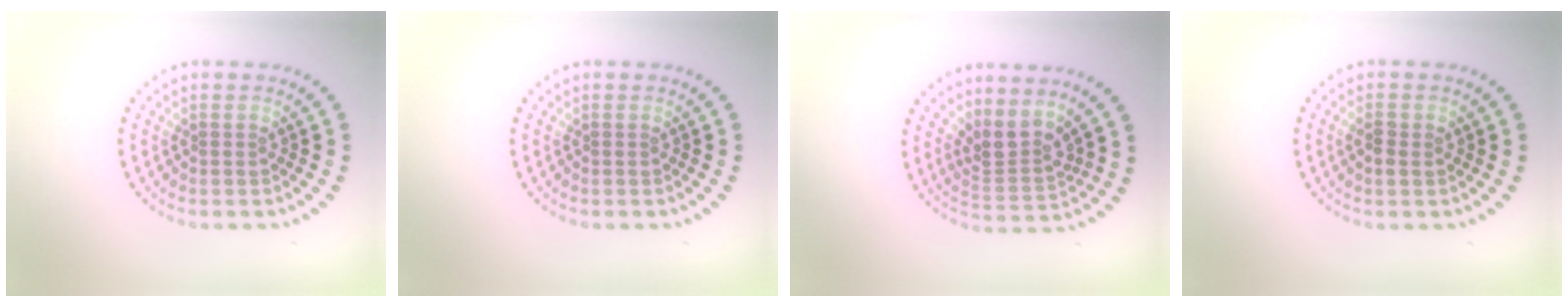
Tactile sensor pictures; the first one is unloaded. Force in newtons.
{"total": 0.0}
{"total": 3.0, "press": 2.1, "slide": 2.1}
{"total": 1.5, "press": 1.5, "slide": 0.1}